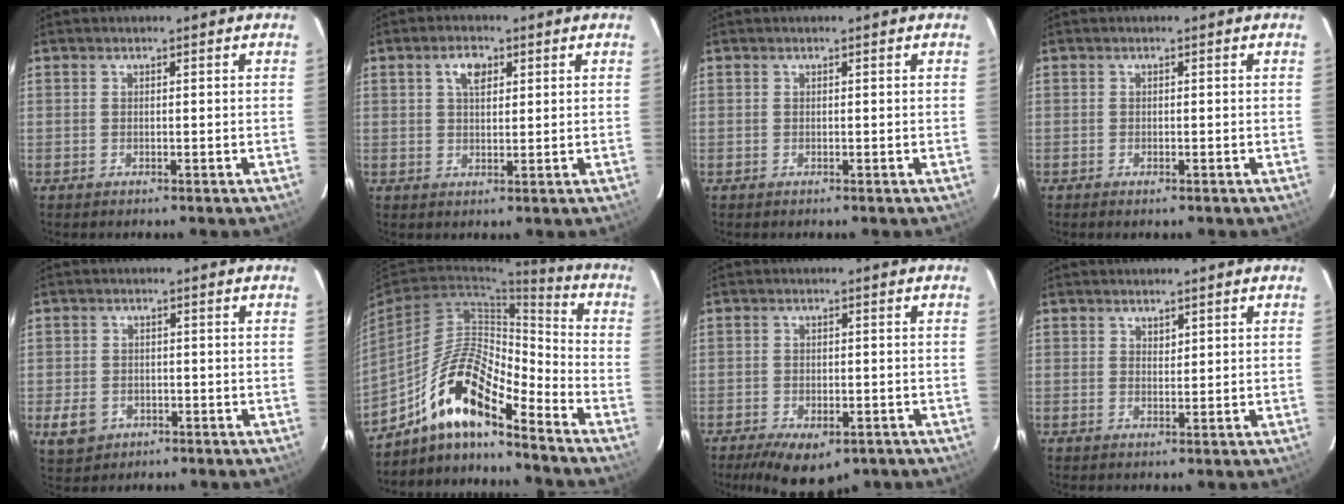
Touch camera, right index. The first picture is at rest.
{"total": 3.9, "force": [1.6, 2.1, 2.8], "torque": [-0.050, 0.011, 0.029]}
{"total": 0.0}
{"total": 0.7, "force": [-0.5, 0.4, 0.3], "torque": [-0.006, -0.002, -0.010]}
{"total": 5.5, "force": [-1.9, 4.7, 2.2], "torque": [-0.061, 0.004, -0.022]}
{"total": 13.9, "force": [-10.1, 3.3, 8.9], "torque": [-0.163, 0.015, -0.192]}
{"total": 10.0, "force": [-6.4, 4.9, 6.0], "torque": [-0.124, -0.019, -0.087]}
{"total": 1.1, "force": [0.9, 0.6, 0.3], "torque": [-0.003, 0.002, 0.016]}